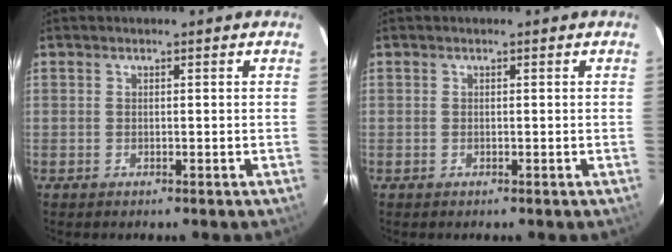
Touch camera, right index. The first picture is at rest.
{"total": 0.0}